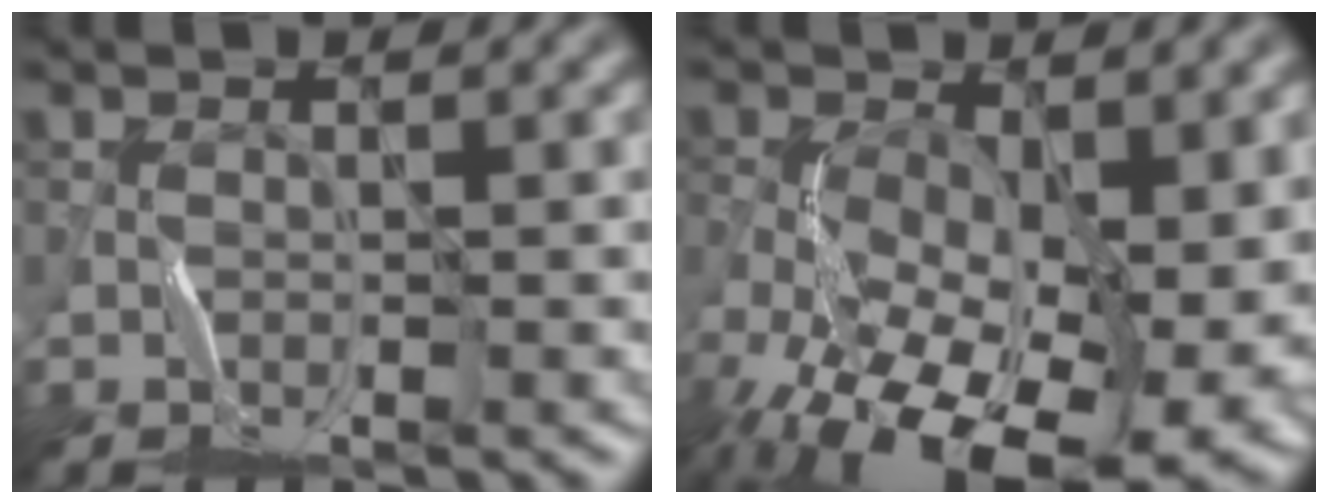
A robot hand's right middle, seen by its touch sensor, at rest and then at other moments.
{"total": 16.7, "force": [-5.3, 8.8, 13.1], "torque": [-0.252, -0.037, -0.072]}